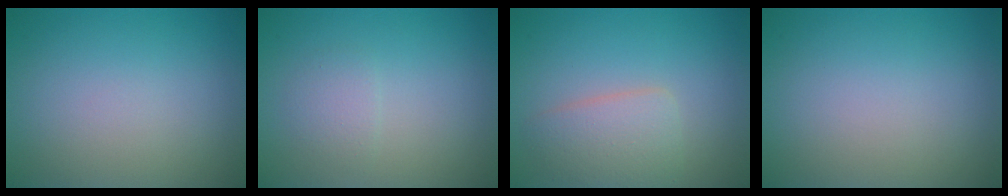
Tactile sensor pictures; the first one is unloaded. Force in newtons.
{"total": 1.4, "press": 1.4, "slide": 0.0}
{"total": 3.2, "press": 3.1, "slide": 0.2}
{"total": 0.0}